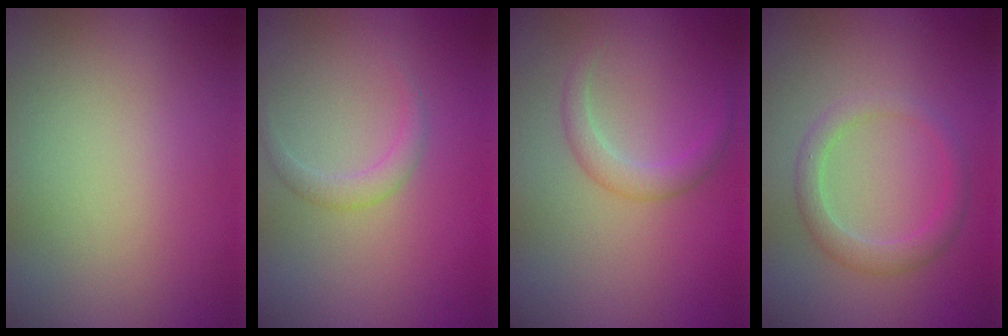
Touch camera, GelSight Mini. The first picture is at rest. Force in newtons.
{"total": 1.4, "press": 1.4, "slide": 0.0}
{"total": 1.9, "press": 1.9, "slide": 0.2}
{"total": 2.4, "press": 2.4, "slide": 0.2}